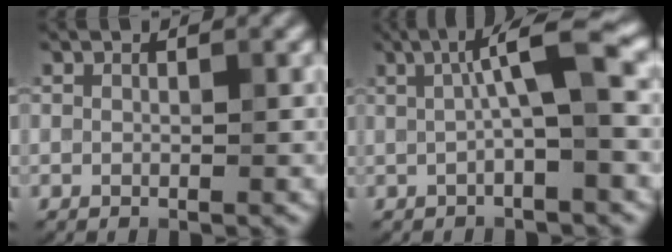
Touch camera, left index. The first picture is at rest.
{"total": 5.3, "force": [0.7, 0.8, 5.2], "torque": [-0.089, 0.016, 0.008]}